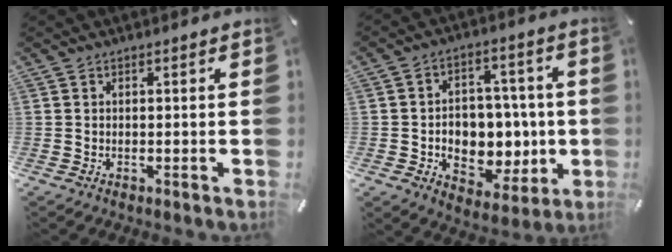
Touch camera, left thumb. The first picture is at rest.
{"total": 11.5, "force": [-1.2, 9.2, 6.8], "torque": [-0.083, 0.003, -0.009]}